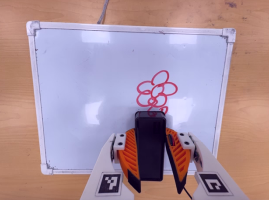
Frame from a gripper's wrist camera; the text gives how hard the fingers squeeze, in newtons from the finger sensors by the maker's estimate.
{"total": 8.9, "left": 6.9, "right": 10.9}